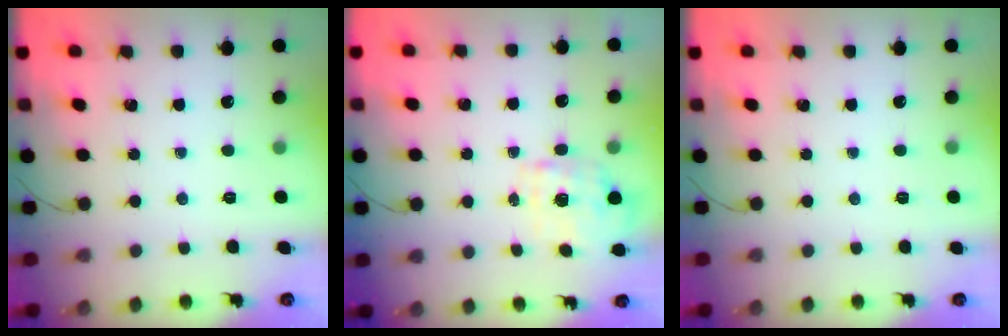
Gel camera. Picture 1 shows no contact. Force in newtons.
{"total": 1.7, "press": 1.6, "slide": 0.6}
{"total": 2.6, "press": 2.3, "slide": 1.2}